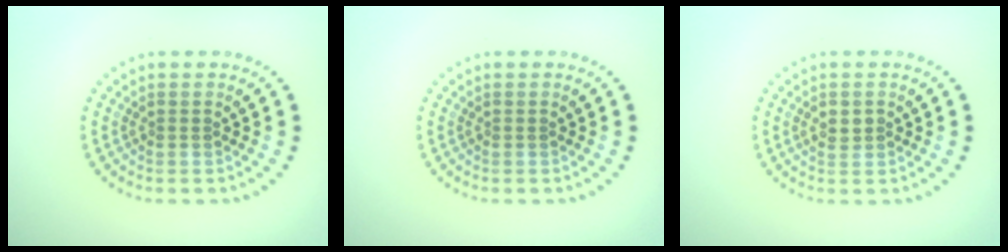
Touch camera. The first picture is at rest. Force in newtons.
{"total": 0.0}
{"total": 1.3, "press": 1.3, "slide": 0.0}